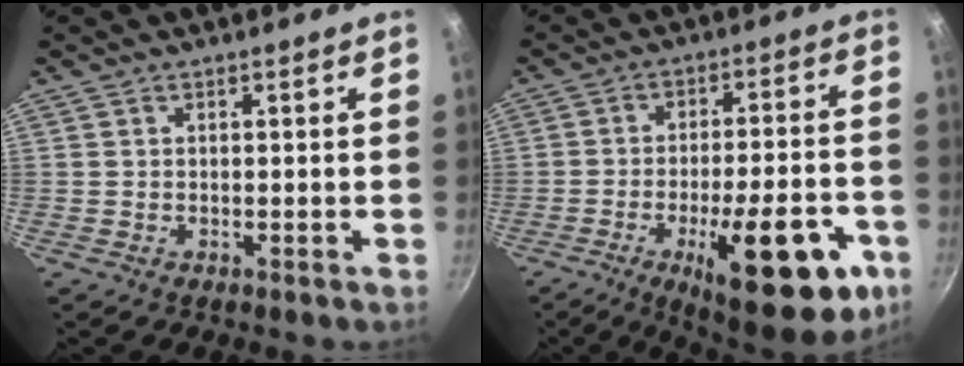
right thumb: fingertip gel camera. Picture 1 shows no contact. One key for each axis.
{"total": 21.8, "fx": -9.0, "fy": 7.6, "fz": 18.4, "tx": -0.212, "ty": 0.028, "tz": -0.120}